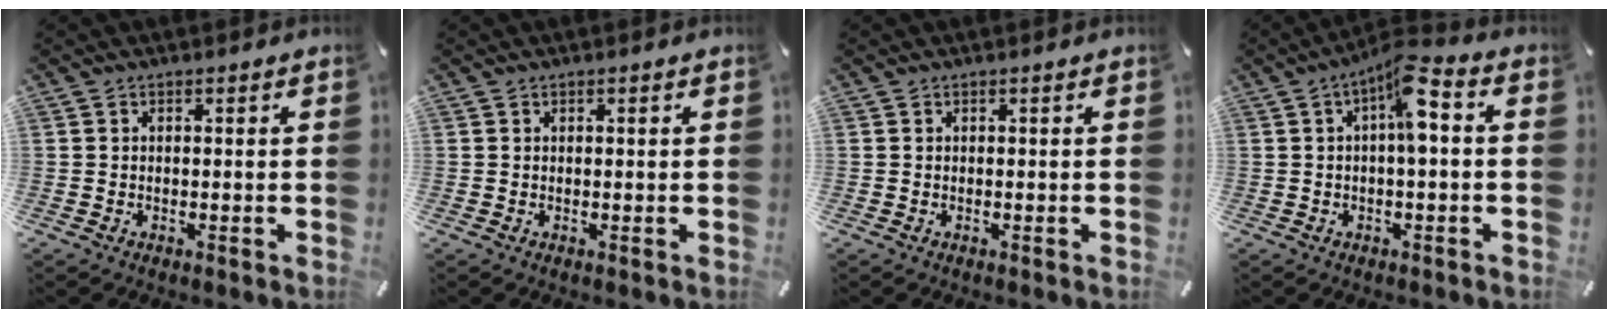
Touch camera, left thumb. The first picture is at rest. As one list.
[{"total": 0.0}, {"total": 0.0}, {"total": 8.6, "force": [1.2, 2.9, 8.0], "torque": [-0.135, -0.002, 0.018]}]